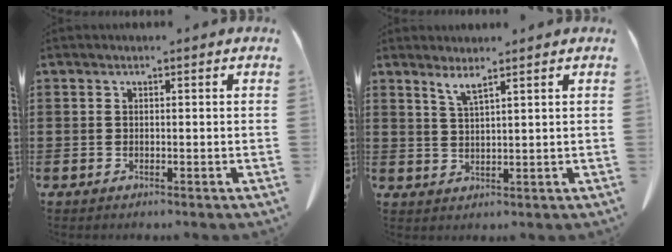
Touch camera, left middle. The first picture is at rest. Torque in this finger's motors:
{"motor_torque": [0.35, 0.34, 0.01, 0.00]}